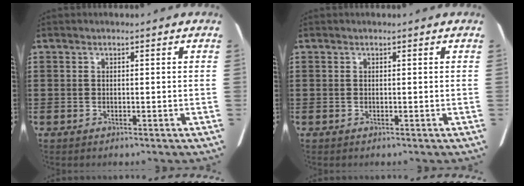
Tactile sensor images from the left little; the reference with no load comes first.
{"total": 0.0}